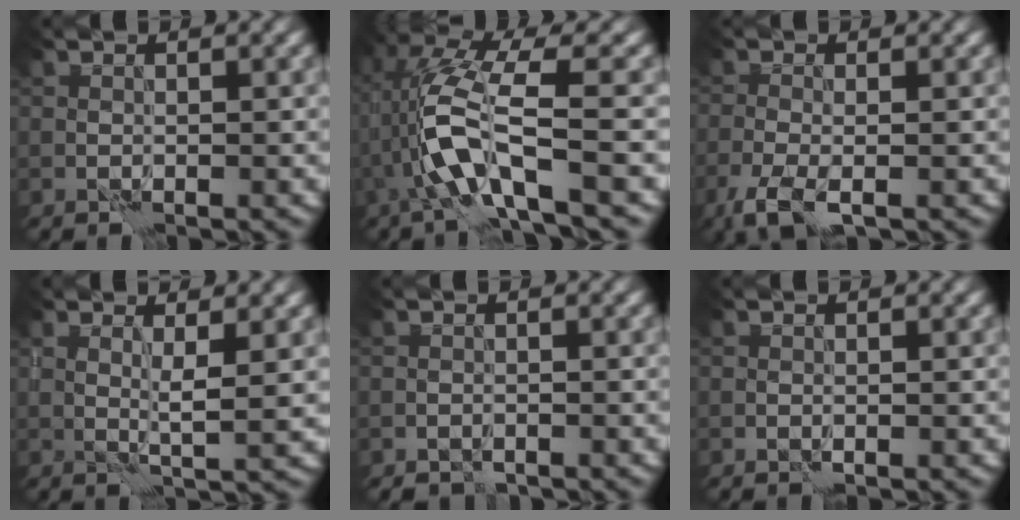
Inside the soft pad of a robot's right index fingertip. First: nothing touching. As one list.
[{"total": 7.1, "force": [-1.2, 1.4, 6.8], "torque": [-0.151, 0.007, -0.025]}, {"total": 2.9, "force": [-1.6, 0.8, 2.3], "torque": [-0.056, -0.012, -0.039]}, {"total": 2.1, "force": [1.3, -0.1, 1.6], "torque": [-0.029, -0.009, 0.025]}, {"total": 0.7, "force": [-0.5, 0.4, -0.1], "torque": [0.003, 0.001, -0.011]}, {"total": 0.0}]